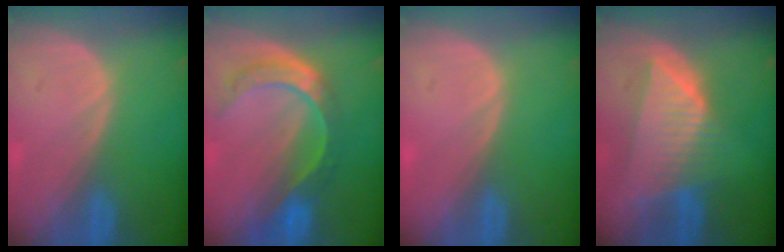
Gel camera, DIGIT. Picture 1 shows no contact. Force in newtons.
{"total": 8.5, "press": 7.2, "slide": 4.6}
{"total": 0.7, "press": 0.0, "slide": 0.7}
{"total": 8.4, "press": 7.6, "slide": 3.7}